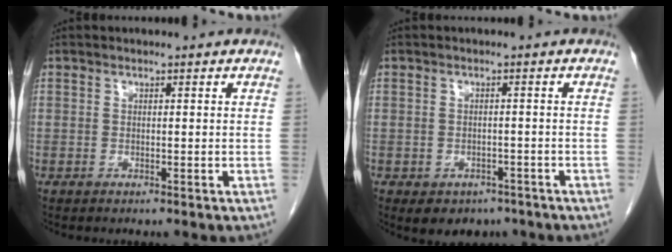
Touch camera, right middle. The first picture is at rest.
{"total": 5.0, "force": [-3.5, 3.3, 1.4], "torque": [-0.009, 0.006, -0.041]}